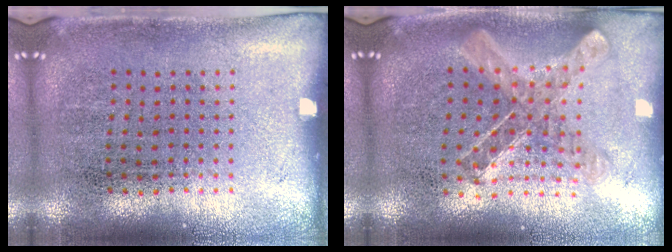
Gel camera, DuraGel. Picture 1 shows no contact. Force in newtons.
{"total": 0.9, "press": 0.9, "slide": 0.1}